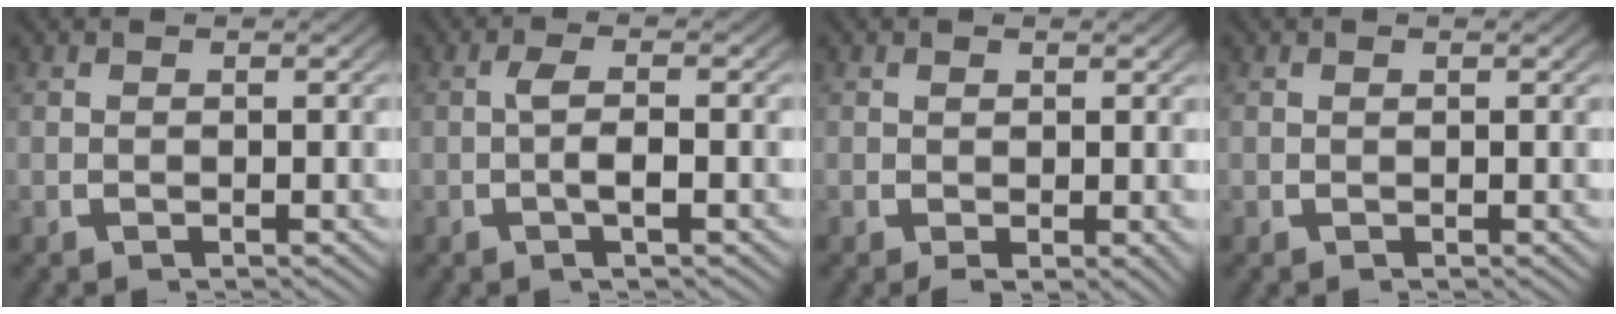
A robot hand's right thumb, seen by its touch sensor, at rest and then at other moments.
{"total": 2.3, "force": [-0.2, 0.6, 2.2], "torque": [-0.046, 0.003, -0.007]}
{"total": 1.1, "force": [0.0, 0.7, 0.9], "torque": [-0.011, -0.008, 0.006]}
{"total": 0.0}